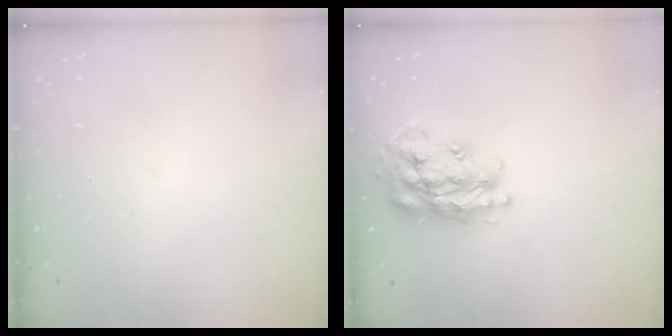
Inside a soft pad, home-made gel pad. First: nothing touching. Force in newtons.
{"total": 19.5, "press": 19.5, "slide": 1.8}